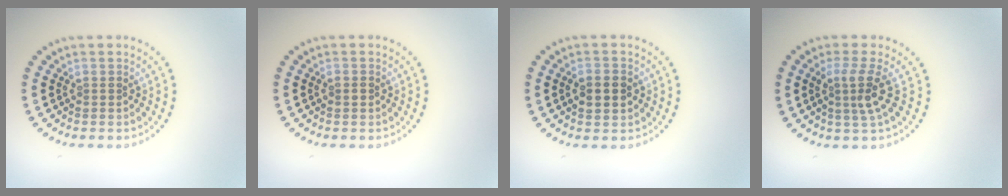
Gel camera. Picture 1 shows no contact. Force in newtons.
{"total": 0.8, "press": 0.8, "slide": 0.1}
{"total": 3.2, "press": 3.2, "slide": 0.2}
{"total": 2.8, "press": 2.1, "slide": 1.9}